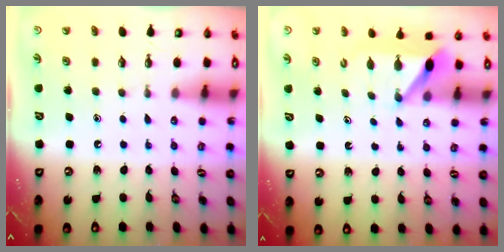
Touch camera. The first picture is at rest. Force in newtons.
{"total": 6.1, "press": 6.1, "slide": 0.7}